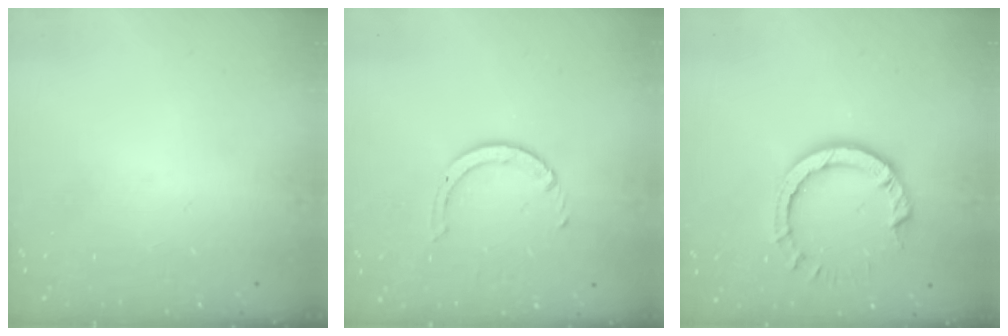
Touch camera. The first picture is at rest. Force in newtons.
{"total": 2.5, "press": 2.4, "slide": 0.3}
{"total": 7.8, "press": 7.7, "slide": 0.6}